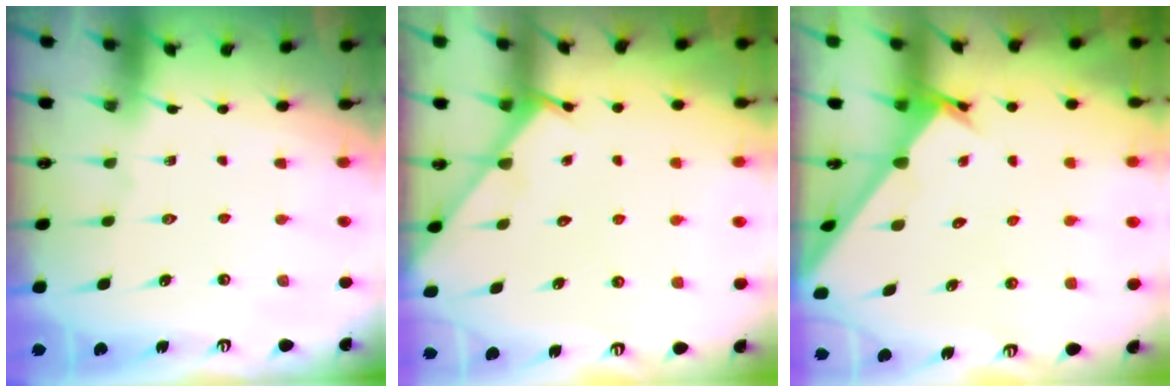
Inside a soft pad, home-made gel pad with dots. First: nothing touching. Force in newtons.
{"total": 3.2, "press": 3.1, "slide": 0.2}
{"total": 1.9, "press": 1.9, "slide": 0.1}